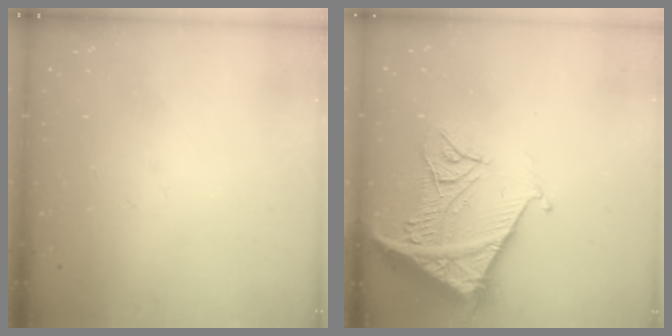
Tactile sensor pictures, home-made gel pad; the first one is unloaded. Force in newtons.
{"total": 16.2, "press": 16.1, "slide": 2.1}